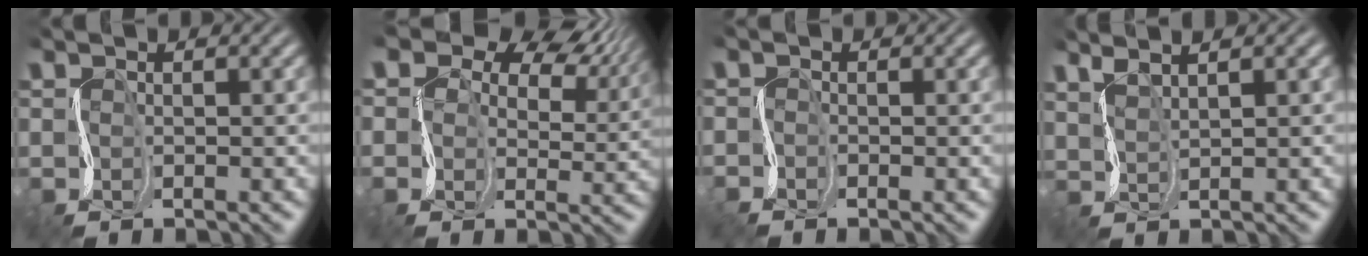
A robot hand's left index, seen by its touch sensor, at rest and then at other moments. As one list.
[{"total": 13.8, "force": [8.2, 8.4, 7.3], "torque": [-0.136, 0.033, 0.118]}, {"total": 1.2, "force": [-1.2, 0.1, 0.0], "torque": [-0.014, -0.009, -0.015]}, {"total": 2.9, "force": [2.9, 0.1, 0.1], "torque": [-0.011, 0.010, 0.036]}]